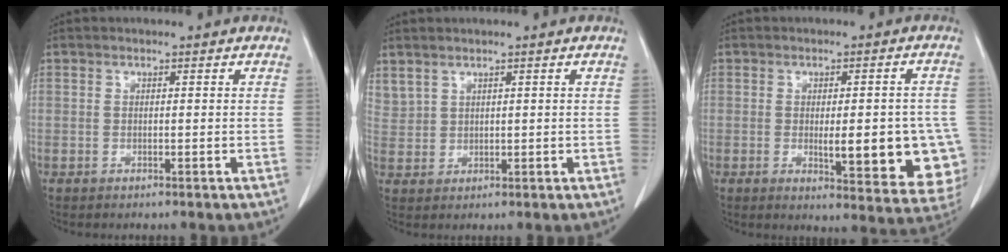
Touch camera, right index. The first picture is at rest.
{"total": 3.1, "force": [2.6, 1.7, 0.7], "torque": [-0.017, 0.010, 0.065]}
{"total": 14.3, "force": [-2.7, 4.4, 13.3], "torque": [-0.109, 0.007, -0.012]}